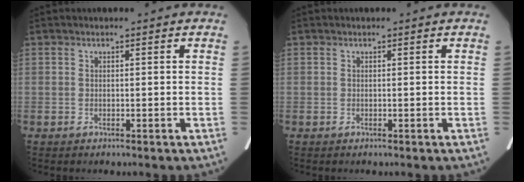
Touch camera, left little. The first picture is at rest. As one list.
[{"total": 0.0}]